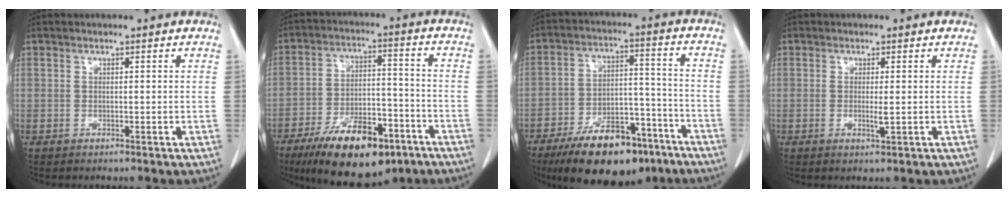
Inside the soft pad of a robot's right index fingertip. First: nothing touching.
{"total": 16.7, "force": [-10.5, 6.7, 11.1], "torque": [-0.187, 0.005, -0.168]}
{"total": 17.1, "force": [-12.0, 7.0, 9.9], "torque": [-0.155, 0.023, -0.191]}
{"total": 1.6, "force": [-0.1, 0.1, 1.6], "torque": [-0.029, -0.004, 0.002]}